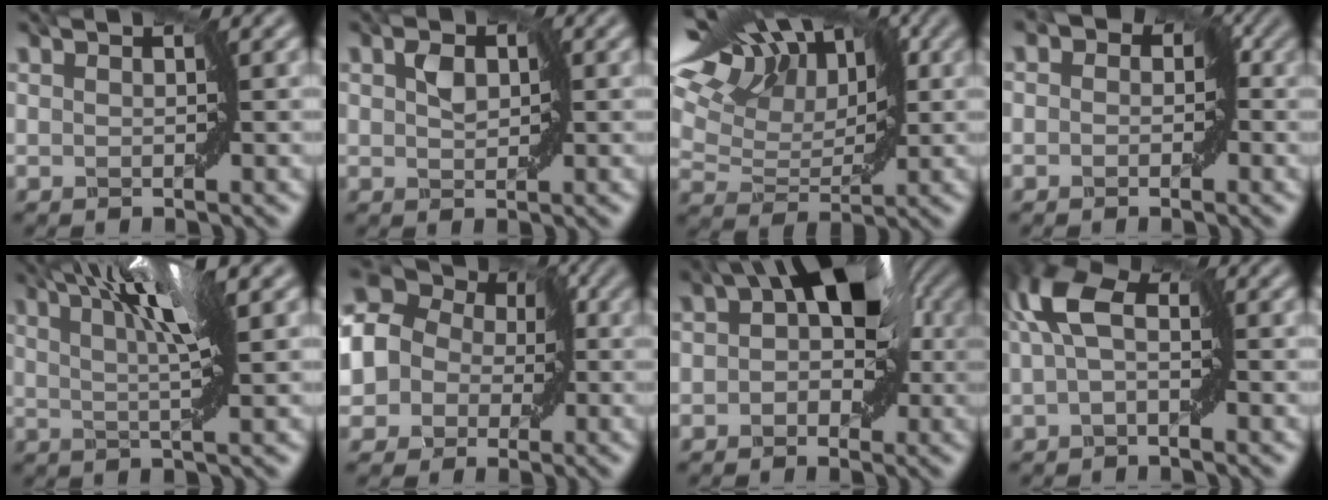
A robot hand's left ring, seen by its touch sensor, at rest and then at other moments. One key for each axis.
{"total": 1.6, "fx": 0.3, "fy": 1.3, "fz": 0.9, "tx": -0.013, "ty": 0.000, "tz": 0.010}
{"total": 12.9, "fx": 7.7, "fy": 6.7, "fz": 7.9, "tx": -0.160, "ty": 0.049, "tz": 0.116}
{"total": 2.5, "fx": 0.2, "fy": 2.1, "fz": 1.2, "tx": 0.023, "ty": 0.010, "tz": -0.021}
{"total": 5.6, "fx": 2.4, "fy": 1.1, "fz": 4.9, "tx": -0.065, "ty": 0.002, "tz": 0.042}
{"total": 9.5, "fx": 1.1, "fy": 8.6, "fz": 3.9, "tx": -0.072, "ty": 0.030, "tz": -0.023}
{"total": 6.6, "fx": 1.5, "fy": 4.2, "fz": 4.8, "tx": -0.033, "ty": 0.020, "tz": 0.007}
{"total": 4.2, "fx": 0.5, "fy": 2.1, "fz": 3.5, "tx": -0.073, "ty": 0.016, "tz": -0.001}